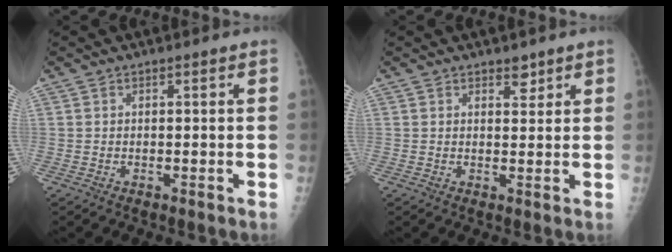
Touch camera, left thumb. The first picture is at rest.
{"total": 2.1, "force": [1.5, 1.1, 0.9], "torque": [0.003, -0.009, 0.020]}